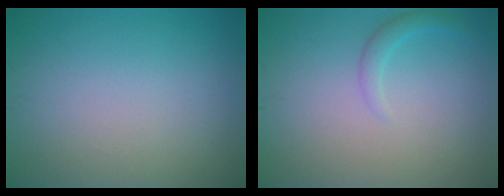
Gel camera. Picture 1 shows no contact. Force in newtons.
{"total": 1.4, "press": 1.4, "slide": 0.1}